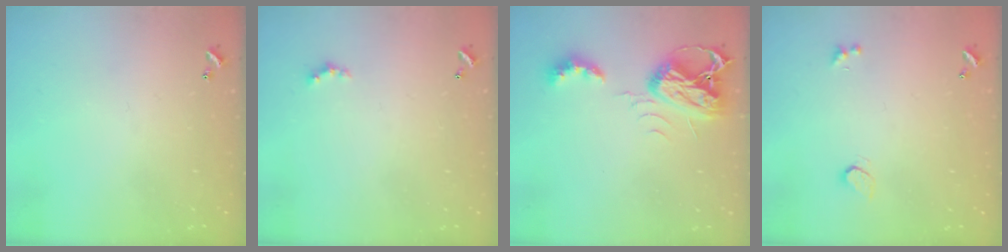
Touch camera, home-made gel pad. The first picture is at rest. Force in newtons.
{"total": 1.6, "press": 1.6, "slide": 0.4}
{"total": 7.9, "press": 7.9, "slide": 0.8}
{"total": 0.9, "press": 0.8, "slide": 0.4}